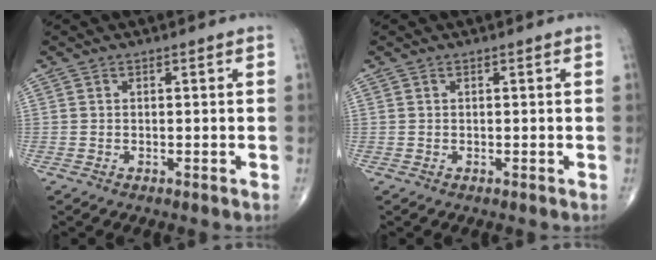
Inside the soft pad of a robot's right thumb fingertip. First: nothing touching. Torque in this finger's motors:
{"motor_torque": [-0.29, -0.40, -0.04, 0.08, 0.01]}